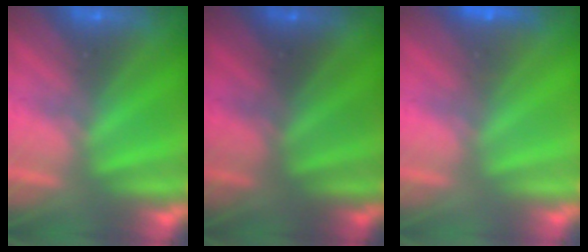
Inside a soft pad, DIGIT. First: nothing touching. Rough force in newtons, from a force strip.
{"total": 1.9}
{"total": 2.0}